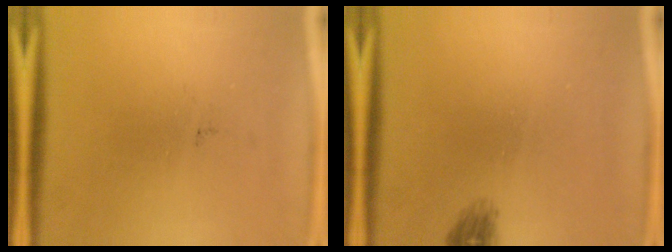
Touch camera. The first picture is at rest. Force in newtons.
{"total": 1.3}